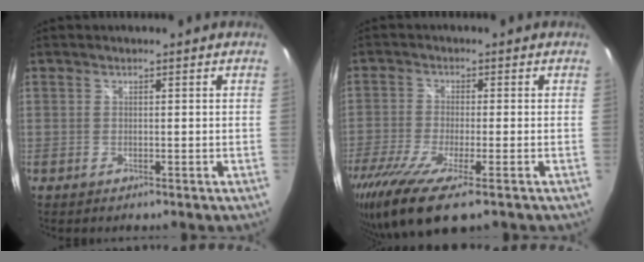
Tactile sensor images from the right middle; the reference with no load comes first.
{"total": 12.7, "force": [-8.2, 2.1, 9.4], "torque": [-0.205, -0.056, -0.149]}